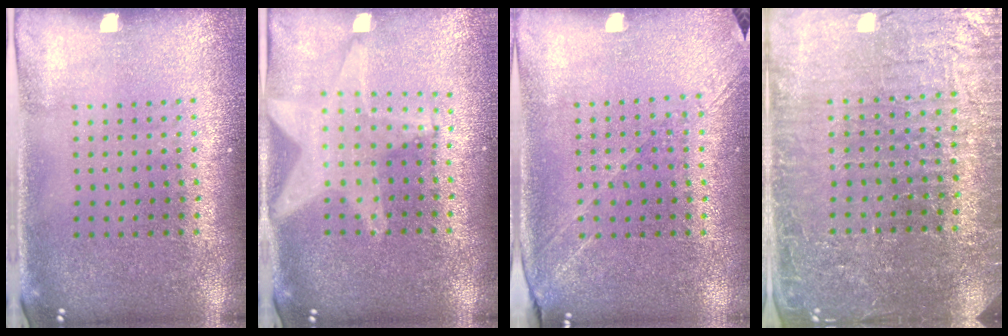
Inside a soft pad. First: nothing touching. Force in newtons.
{"total": 2.0, "press": 1.7, "slide": 1.1}
{"total": 1.3, "press": 1.2, "slide": 0.5}
{"total": 4.5, "press": 4.3, "slide": 1.4}